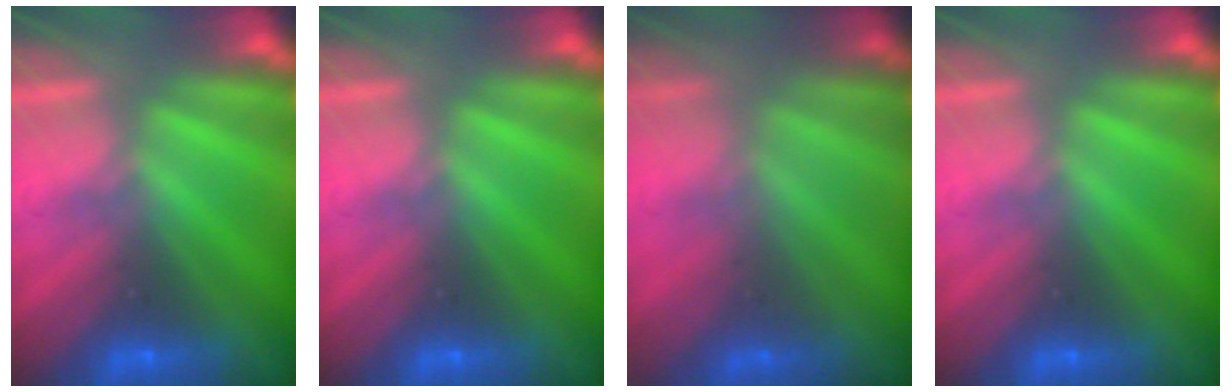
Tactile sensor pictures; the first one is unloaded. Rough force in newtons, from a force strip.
{"total": 0.0}
{"total": 1.7}
{"total": 0.0}